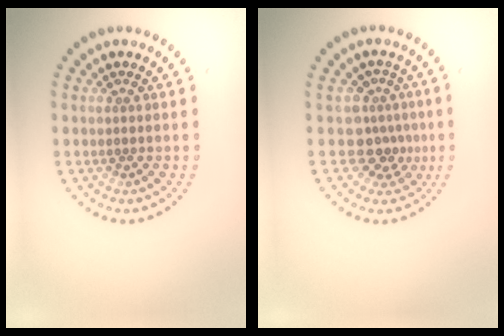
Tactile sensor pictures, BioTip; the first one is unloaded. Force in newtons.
{"total": 2.9, "press": 2.1, "slide": 2.0}